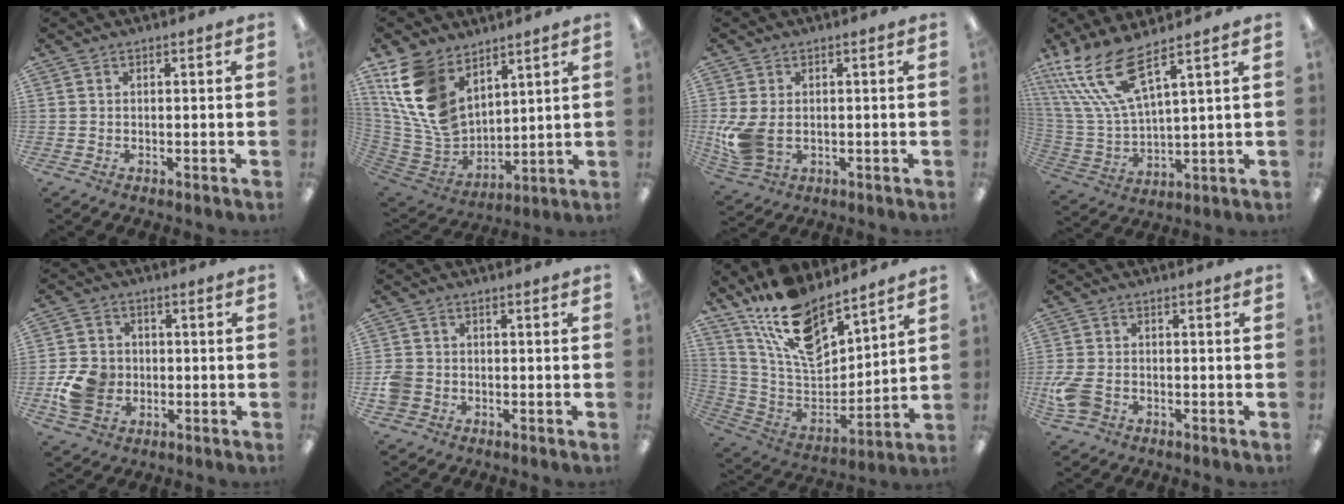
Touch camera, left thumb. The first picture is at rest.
{"total": 16.0, "force": [8.5, 10.2, 9.0], "torque": [-0.230, -0.046, 0.165]}
{"total": 8.1, "force": [-0.8, 5.6, 5.8], "torque": [-0.127, -0.005, -0.012]}
{"total": 15.2, "force": [9.6, 4.6, 10.8], "torque": [-0.250, -0.041, 0.172]}
{"total": 9.7, "force": [-2.0, 8.2, 4.8], "torque": [-0.093, 0.018, -0.032]}
{"total": 3.6, "force": [-1.2, 3.1, 1.4], "torque": [-0.028, 0.004, -0.023]}
{"total": 17.7, "force": [13.6, 7.4, 8.6], "torque": [-0.168, -0.083, 0.245]}
{"total": 6.1, "force": [-2.3, 4.2, 3.8], "torque": [-0.098, 0.003, -0.046]}